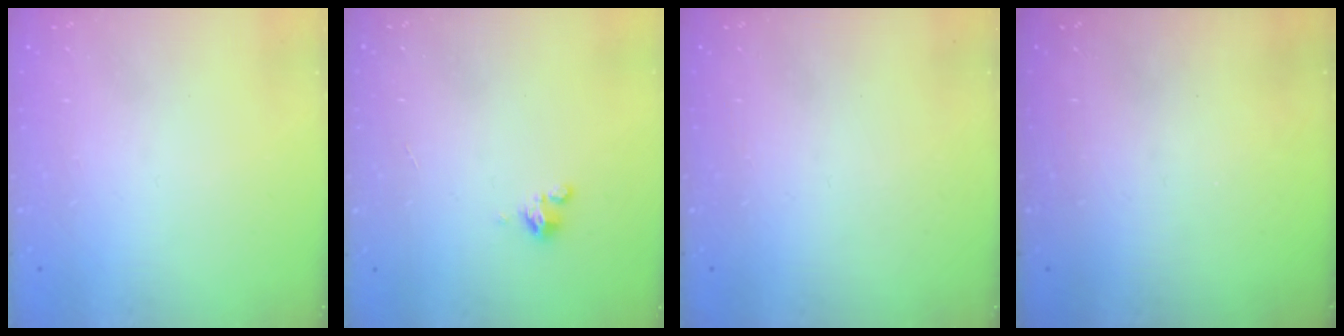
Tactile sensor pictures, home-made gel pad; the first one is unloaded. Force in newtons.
{"total": 1.8, "press": 1.7, "slide": 0.4}
{"total": 0.0}
{"total": 0.0}